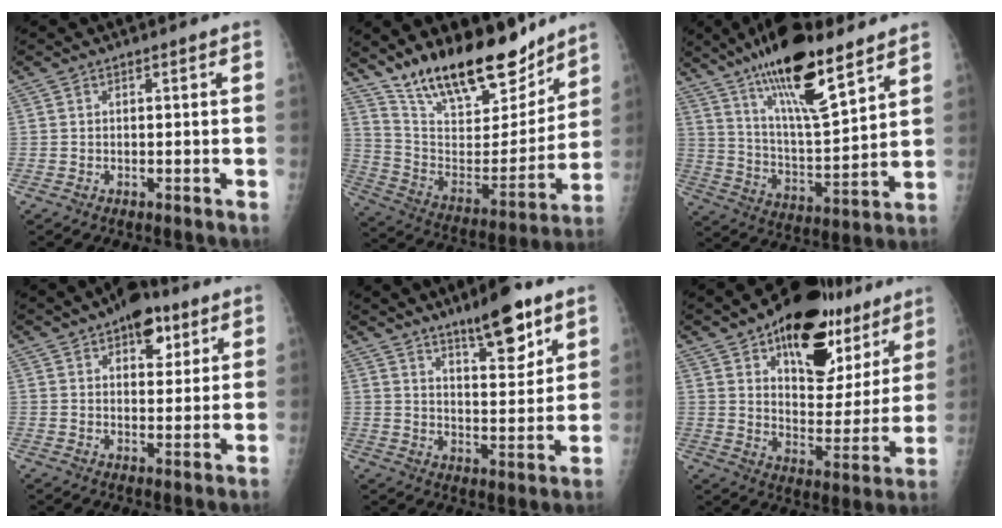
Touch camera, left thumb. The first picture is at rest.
{"total": 22.8, "force": [17.8, 7.7, 12.0], "torque": [-0.165, -0.088, 0.308]}
{"total": 19.4, "force": [12.7, 5.1, 13.7], "torque": [-0.222, -0.062, 0.228]}
{"total": 8.9, "force": [4.8, 4.8, 5.7], "torque": [-0.048, -0.016, 0.064]}
{"total": 11.6, "force": [7.8, 3.2, 7.9], "torque": [-0.100, -0.050, 0.124]}
{"total": 24.1, "force": [14.3, 12.5, 14.8], "torque": [-0.159, -0.047, 0.215]}